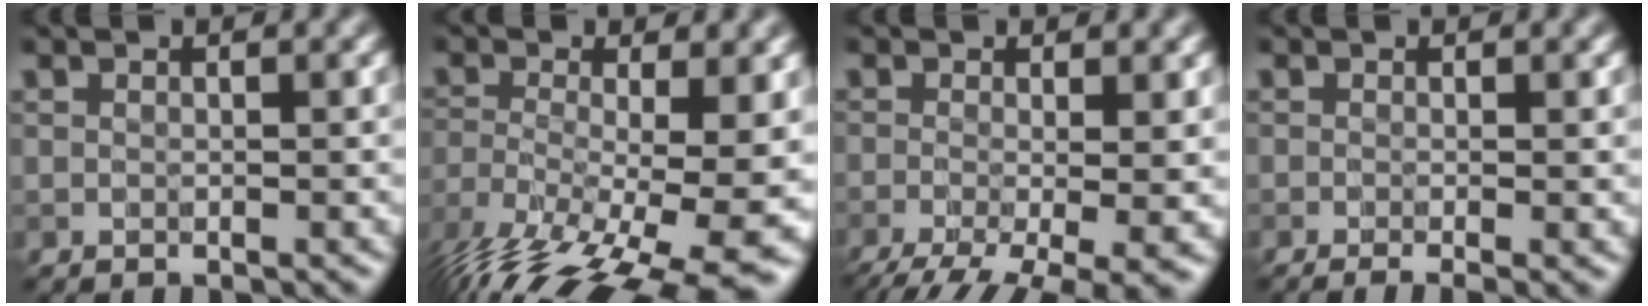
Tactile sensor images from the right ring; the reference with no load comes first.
{"total": 13.9, "force": [-6.8, 5.2, 10.9], "torque": [-0.211, -0.018, -0.096]}
{"total": 8.2, "force": [-3.2, 3.4, 6.8], "torque": [-0.118, -0.013, -0.042]}
{"total": 3.4, "force": [-0.9, 1.4, 3.0], "torque": [-0.040, -0.010, -0.011]}